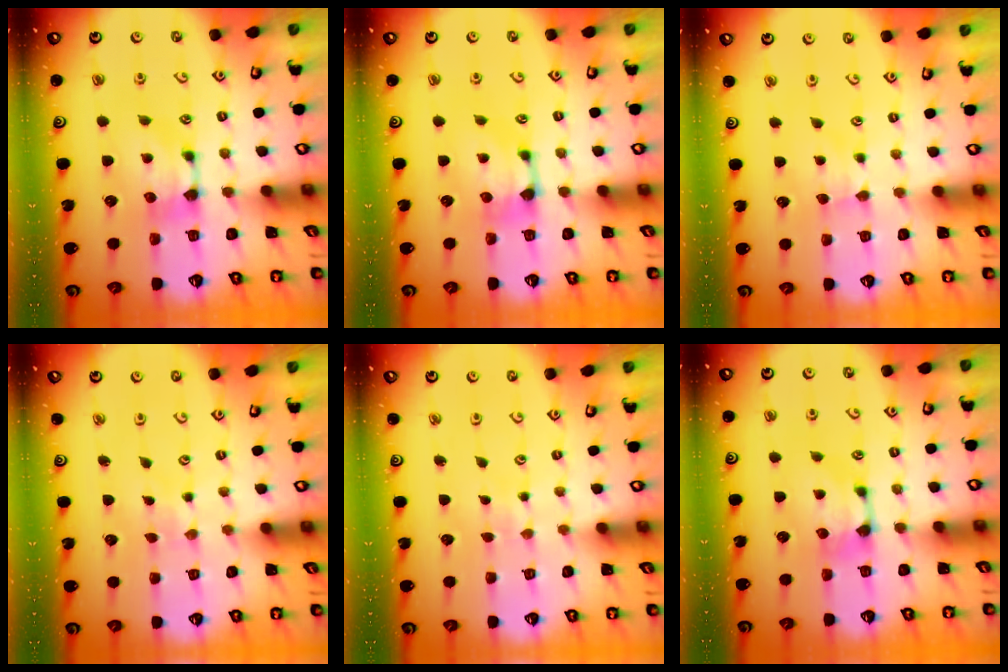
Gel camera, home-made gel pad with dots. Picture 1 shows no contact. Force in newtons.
{"total": 0.7, "press": 0.1, "slide": 0.7}
{"total": 1.7, "press": 1.6, "slide": 0.5}
{"total": 4.6, "press": 4.6, "slide": 0.0}
{"total": 4.5, "press": 4.5, "slide": 0.1}
{"total": 1.1, "press": 0.4, "slide": 1.0}